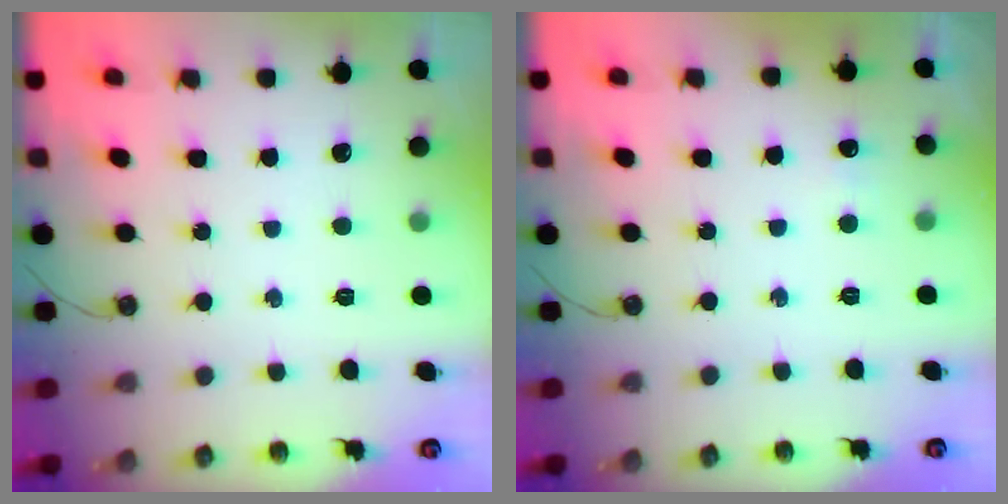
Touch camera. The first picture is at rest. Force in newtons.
{"total": 3.2, "press": 3.2, "slide": 0.4}